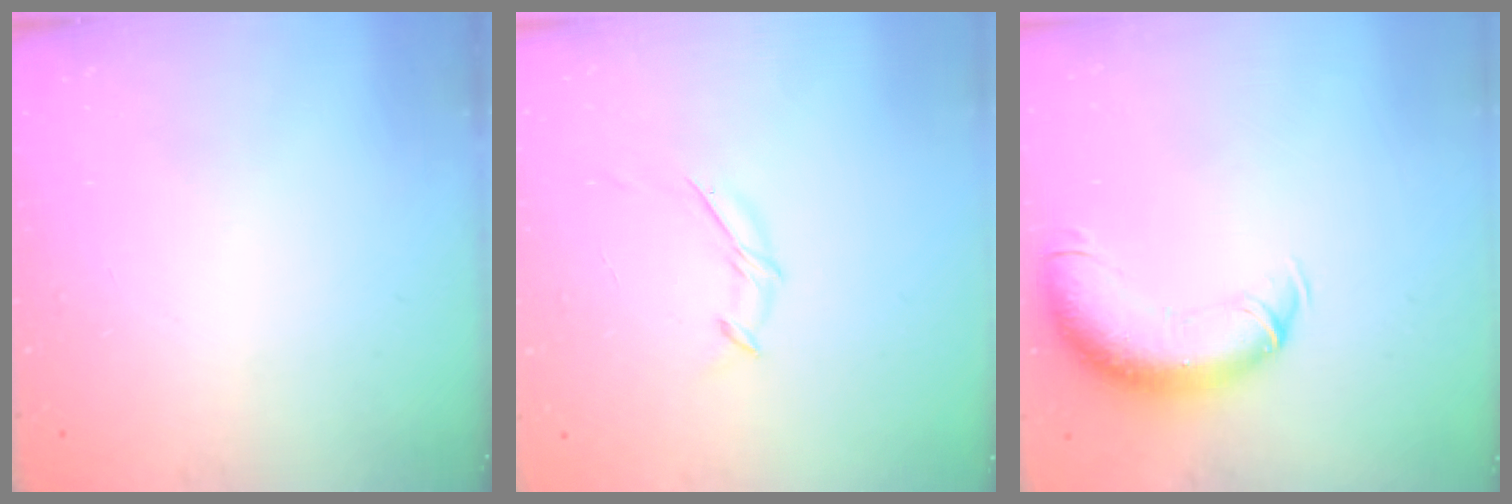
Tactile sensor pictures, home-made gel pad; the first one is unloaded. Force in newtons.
{"total": 4.7, "press": 4.5, "slide": 1.1}
{"total": 12.5, "press": 12.2, "slide": 3.0}